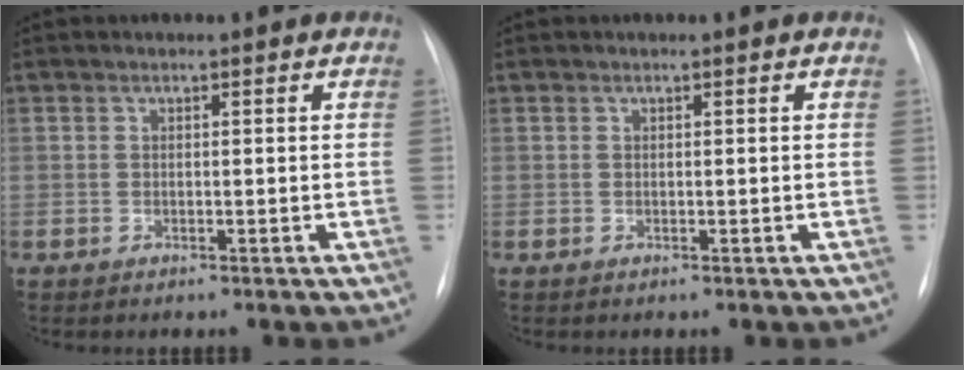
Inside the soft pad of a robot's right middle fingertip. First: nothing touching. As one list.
[{"total": 0.0}]